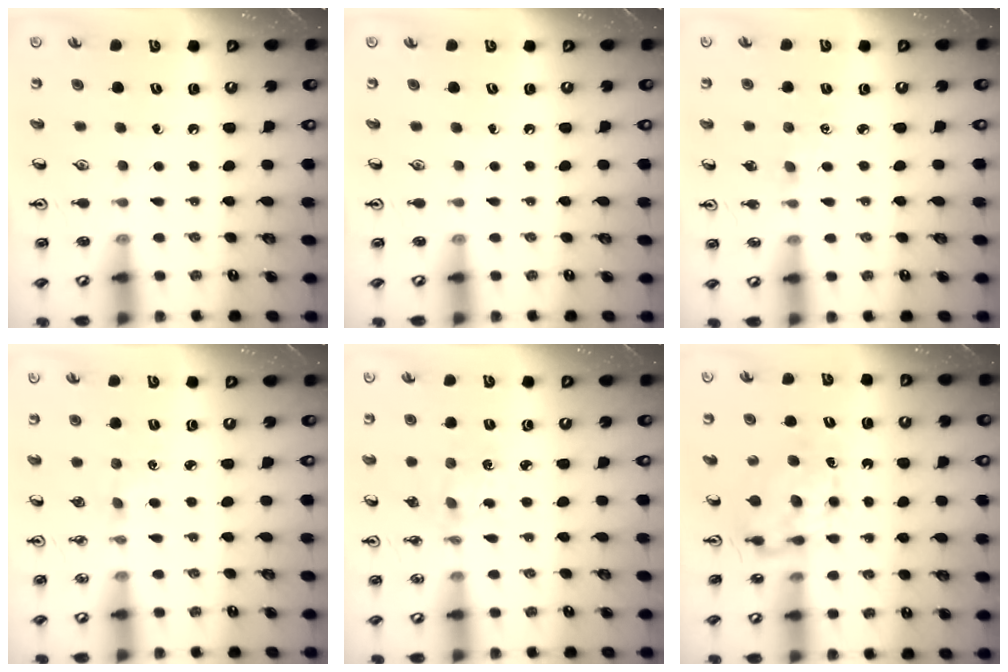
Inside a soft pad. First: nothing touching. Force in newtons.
{"total": 0.0}
{"total": 0.6, "press": 0.6, "slide": 0.2}
{"total": 1.5, "press": 1.5, "slide": 0.3}
{"total": 2.7, "press": 2.6, "slide": 0.4}
{"total": 7.2, "press": 7.2, "slide": 0.7}